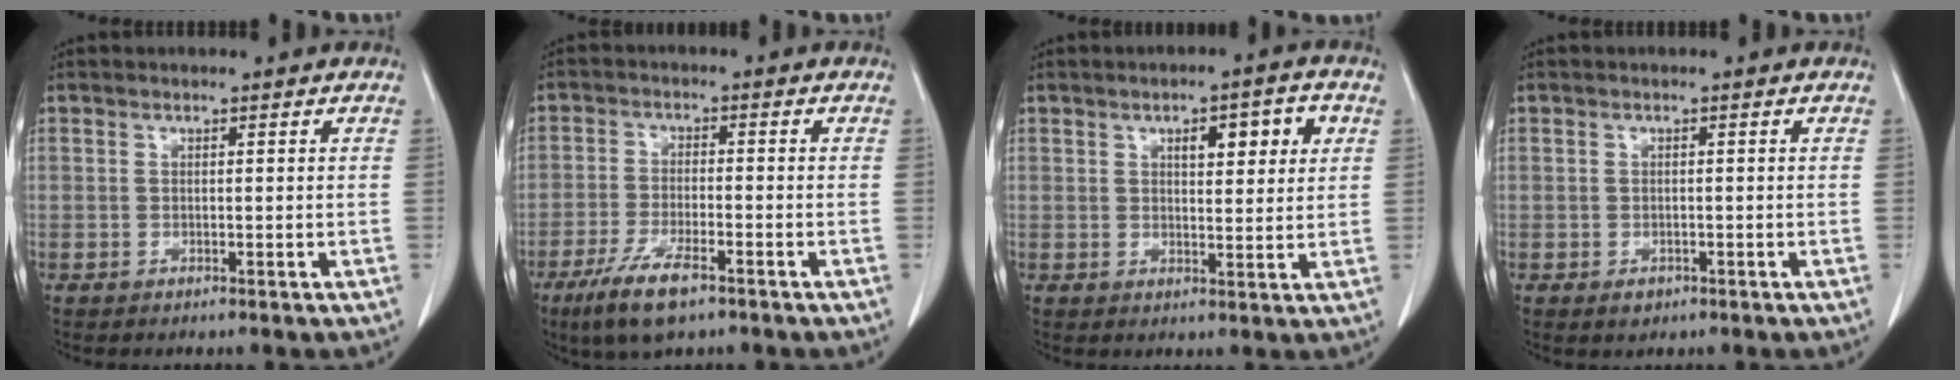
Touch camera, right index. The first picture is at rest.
{"total": 7.8, "force": [-4.9, 1.6, 5.8], "torque": [-0.118, -0.016, -0.085]}
{"total": 6.5, "force": [2.6, 2.0, 5.6], "torque": [-0.079, 0.011, 0.036]}
{"total": 1.4, "force": [-0.7, 1.1, 0.5], "torque": [-0.007, 0.002, -0.003]}